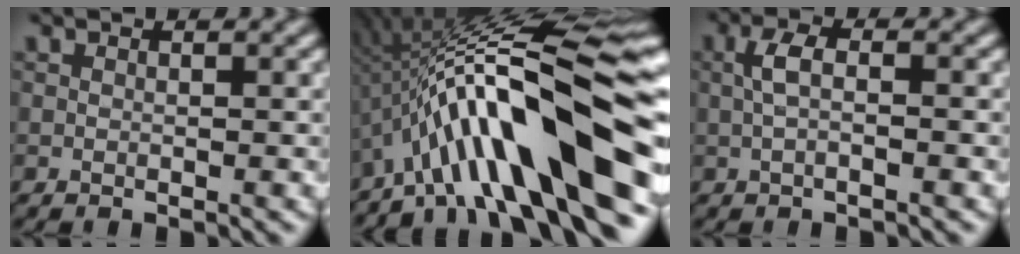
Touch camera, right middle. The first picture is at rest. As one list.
[{"total": 15.6, "force": [-4.7, 3.5, 14.5], "torque": [-0.205, 0.048, -0.070]}, {"total": 1.9, "force": [-0.2, 0.5, 1.8], "torque": [-0.040, 0.011, -0.002]}]